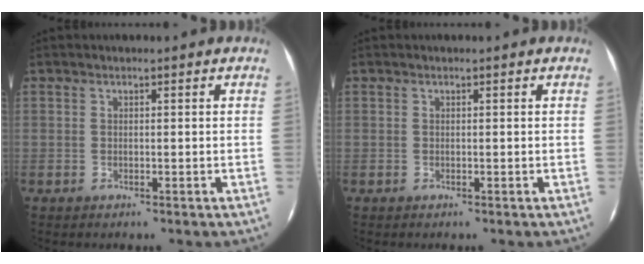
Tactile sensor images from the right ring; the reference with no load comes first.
{"total": 0.0}